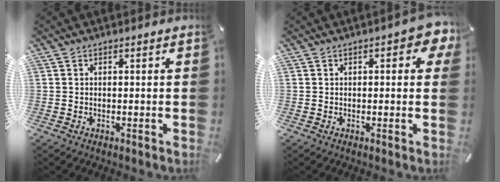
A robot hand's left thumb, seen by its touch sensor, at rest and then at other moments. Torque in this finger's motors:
{"motor_torque": [0.33, 0.27, 0.55, 0.11, 0.03]}